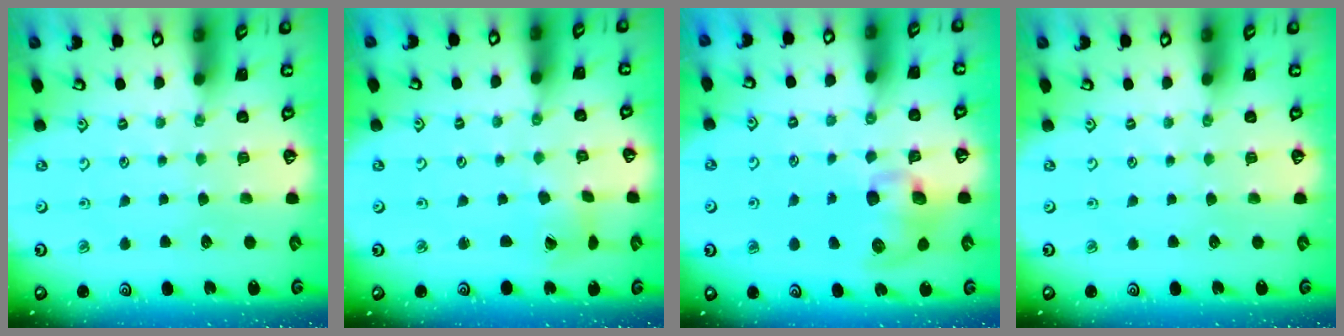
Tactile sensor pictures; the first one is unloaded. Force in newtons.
{"total": 2.0, "press": 2.0, "slide": 0.3}
{"total": 9.5, "press": 9.4, "slide": 1.7}
{"total": 0.0}